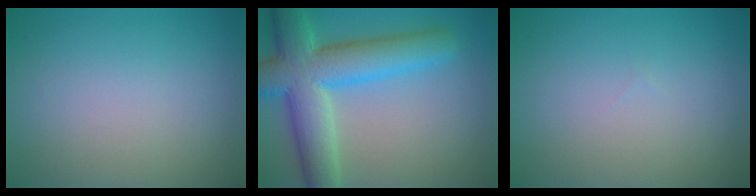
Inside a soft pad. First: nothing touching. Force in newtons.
{"total": 9.3, "press": 9.3, "slide": 0.4}
{"total": 0.0}